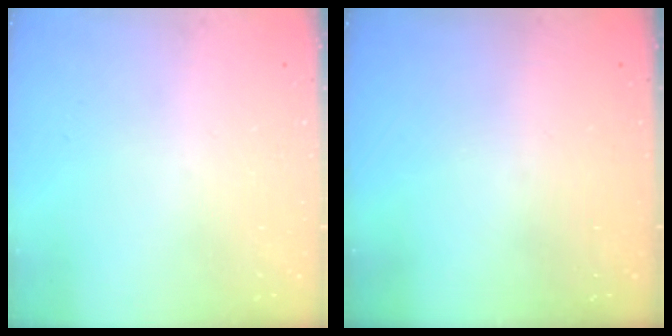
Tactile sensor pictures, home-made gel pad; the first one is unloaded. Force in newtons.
{"total": 0.0}